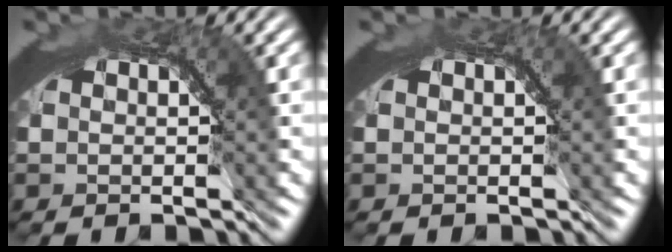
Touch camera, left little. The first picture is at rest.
{"total": 0.0}